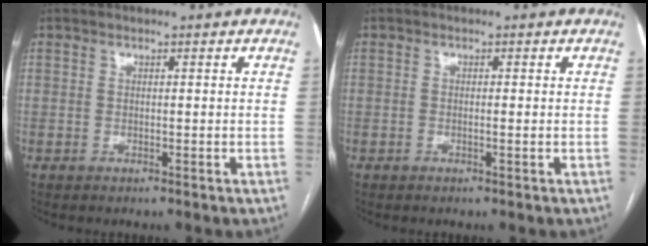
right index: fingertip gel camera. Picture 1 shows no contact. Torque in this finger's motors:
{"motor_torque": [-0.07, 0.31, -0.04, -0.01]}